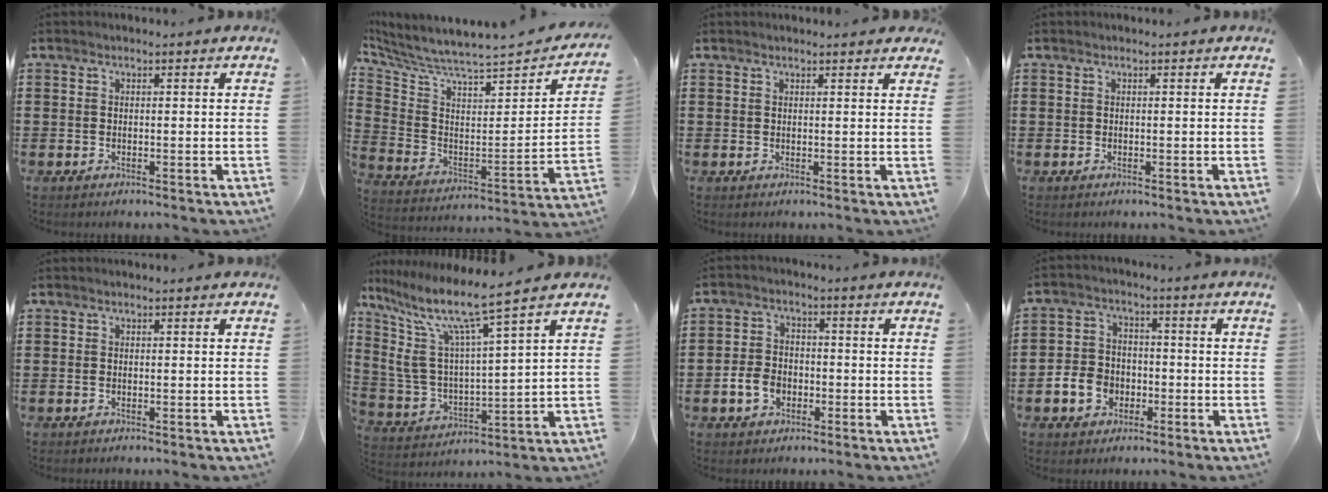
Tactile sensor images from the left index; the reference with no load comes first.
{"total": 5.5, "force": [4.9, 0.0, 2.4], "torque": [-0.078, -0.059, 0.075]}
{"total": 1.0, "force": [0.9, 0.2, 0.4], "torque": [-0.008, 0.002, 0.018]}
{"total": 0.0}
{"total": 0.0}
{"total": 10.7, "force": [7.6, 1.5, 7.3], "torque": [-0.180, -0.053, 0.122]}
{"total": 4.7, "force": [-1.8, 3.4, 2.7], "torque": [-0.065, 0.004, -0.037]}
{"total": 6.0, "force": [-2.3, 5.0, 2.5], "torque": [-0.067, 0.013, -0.045]}